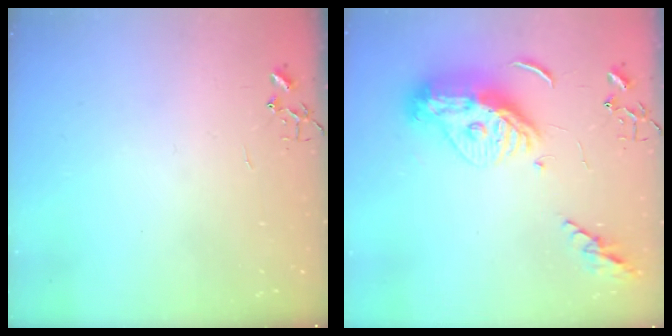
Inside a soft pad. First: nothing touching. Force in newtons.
{"total": 14.7, "press": 14.6, "slide": 1.6}